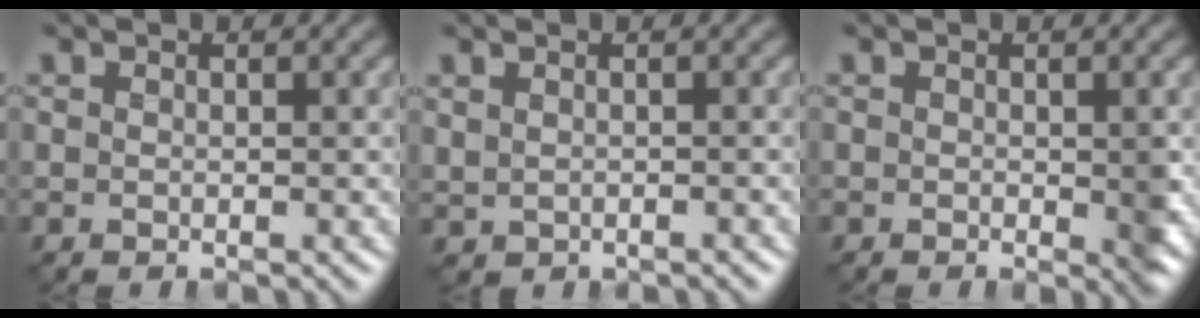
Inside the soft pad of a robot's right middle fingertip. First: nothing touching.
{"total": 1.1, "force": [0.1, 0.9, 0.6], "torque": [-0.015, -0.005, 0.006]}
{"total": 1.4, "force": [-0.1, 0.7, 1.2], "torque": [-0.024, -0.005, 0.000]}